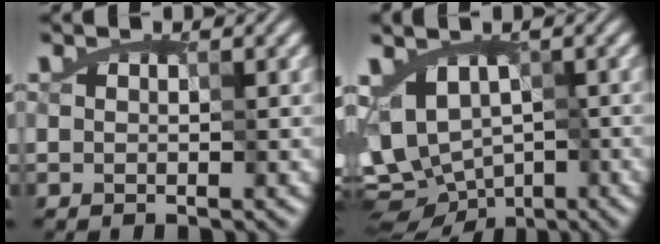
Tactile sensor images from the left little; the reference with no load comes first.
{"total": 5.2, "force": [-1.4, 3.9, 3.2], "torque": [-0.032, -0.011, -0.018]}